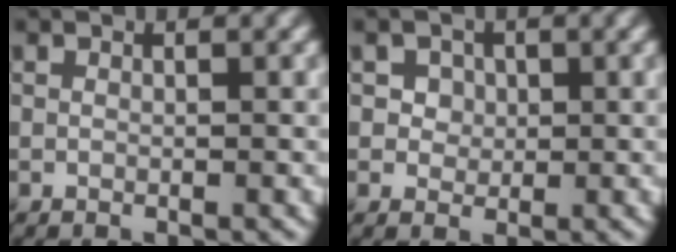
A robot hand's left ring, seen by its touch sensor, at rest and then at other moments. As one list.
[{"total": 3.5, "force": [1.6, 2.8, 1.6], "torque": [-0.033, 0.006, 0.023]}]